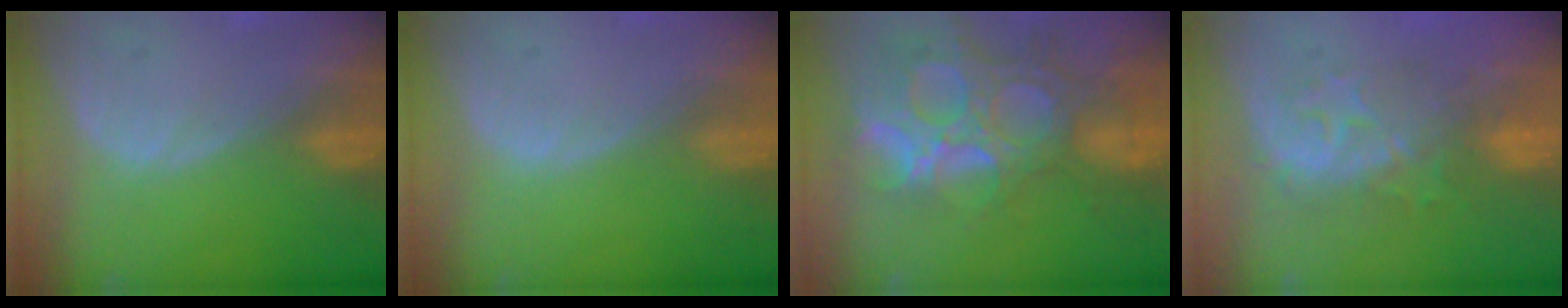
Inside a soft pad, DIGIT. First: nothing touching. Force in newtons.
{"total": 0.0}
{"total": 14.1, "press": 11.9, "slide": 7.6}
{"total": 7.9, "press": 7.7, "slide": 1.7}